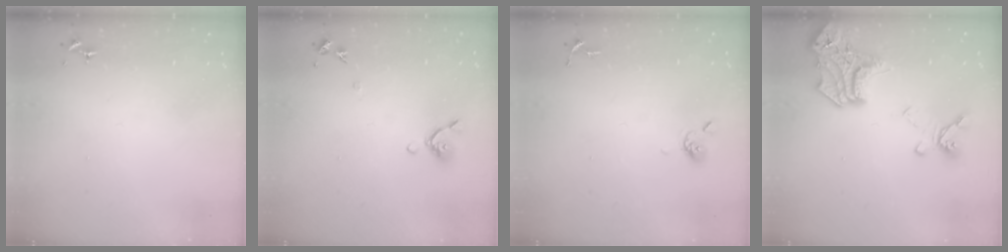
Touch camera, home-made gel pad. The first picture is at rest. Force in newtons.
{"total": 7.9, "press": 7.8, "slide": 1.5}
{"total": 4.4, "press": 4.3, "slide": 0.8}
{"total": 19.9, "press": 19.9, "slide": 0.9}